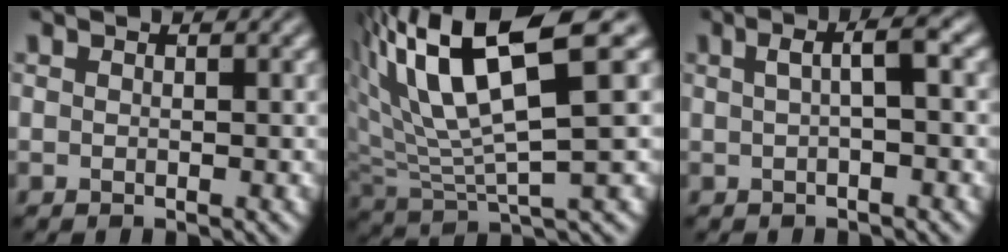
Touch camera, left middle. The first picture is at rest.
{"total": 10.2, "force": [4.2, 3.0, 8.8], "torque": [-0.181, 0.009, 0.086]}
{"total": 2.8, "force": [0.2, 0.6, 2.7], "torque": [-0.048, 0.012, 0.006]}